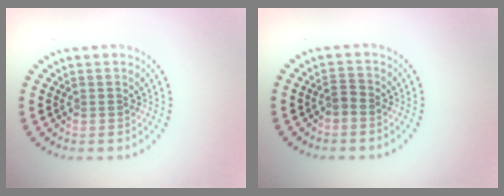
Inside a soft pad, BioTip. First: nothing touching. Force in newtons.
{"total": 0.9, "press": 0.7, "slide": 0.6}